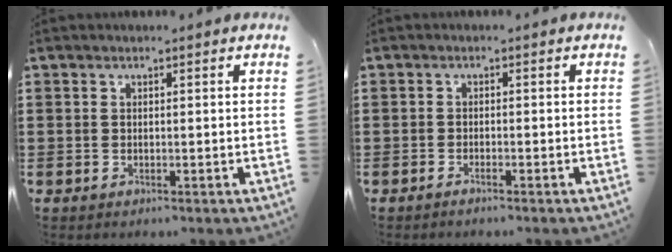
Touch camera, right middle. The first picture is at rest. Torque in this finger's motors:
{"motor_torque": [-0.35, 0.31, 0.00, -0.01]}